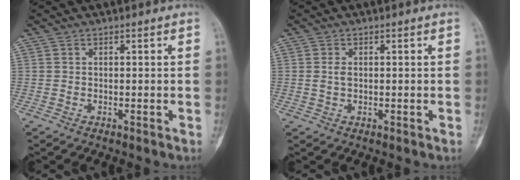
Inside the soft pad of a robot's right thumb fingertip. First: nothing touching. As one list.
[{"total": 1.6, "force": [0.2, 0.9, 1.2], "torque": [-0.025, -0.002, 0.004]}]